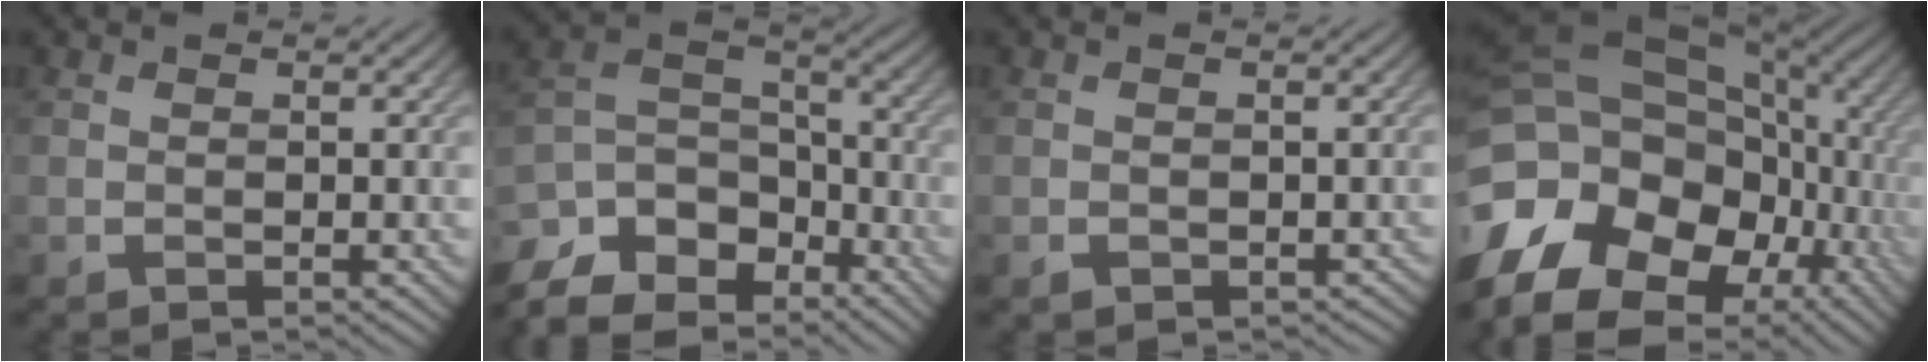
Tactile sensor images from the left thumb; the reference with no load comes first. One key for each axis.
{"total": 12.2, "fx": -9.1, "fy": 6.2, "fz": 5.1, "tx": -0.153, "ty": -0.011, "tz": -0.150}
{"total": 1.3, "fx": -0.7, "fy": 0.9, "fz": 0.6, "tx": -0.013, "ty": -0.008, "tz": -0.012}
{"total": 18.4, "fx": -7.3, "fy": 13.1, "fz": 10.7, "tx": -0.274, "ty": 0.014, "tz": -0.119}